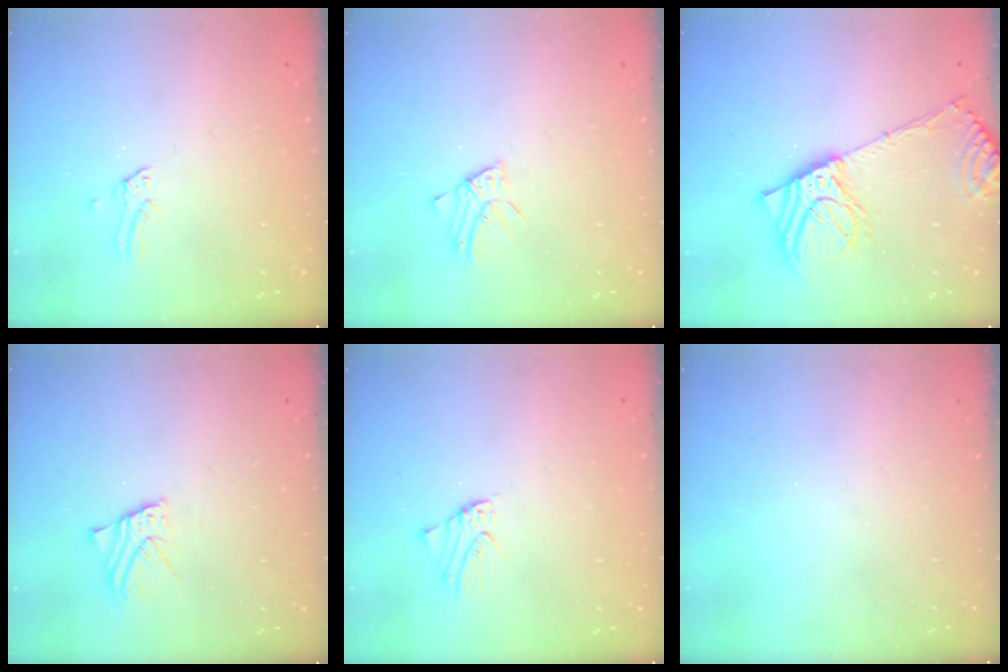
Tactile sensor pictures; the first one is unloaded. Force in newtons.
{"total": 3.0, "press": 3.0, "slide": 0.2}
{"total": 16.3, "press": 15.9, "slide": 3.7}
{"total": 3.1, "press": 3.1, "slide": 0.1}
{"total": 0.0}
{"total": 0.0}